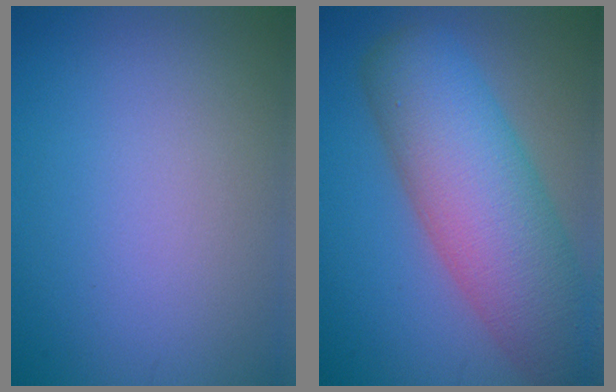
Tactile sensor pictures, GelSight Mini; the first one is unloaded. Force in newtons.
{"total": 10.9, "press": 10.9, "slide": 0.8}